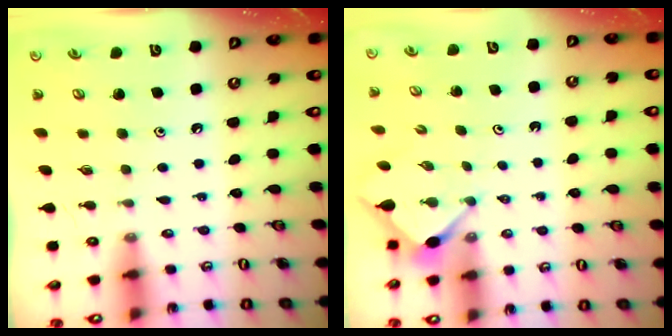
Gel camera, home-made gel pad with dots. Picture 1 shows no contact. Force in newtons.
{"total": 2.9, "press": 2.9, "slide": 0.3}